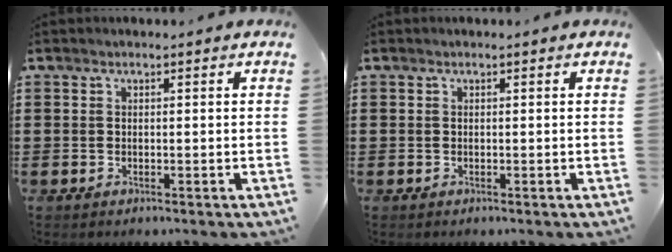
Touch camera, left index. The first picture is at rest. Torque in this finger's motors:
{"motor_torque": [0.00, 0.00, 0.02, -0.01]}